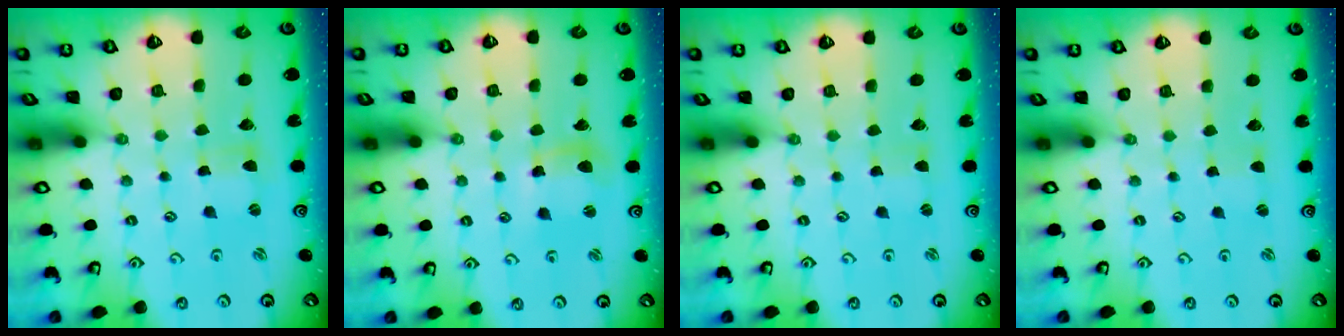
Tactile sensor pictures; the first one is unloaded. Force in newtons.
{"total": 7.2, "press": 7.2, "slide": 1.0}
{"total": 1.3, "press": 1.3, "slide": 0.2}
{"total": 0.9, "press": 0.9, "slide": 0.1}